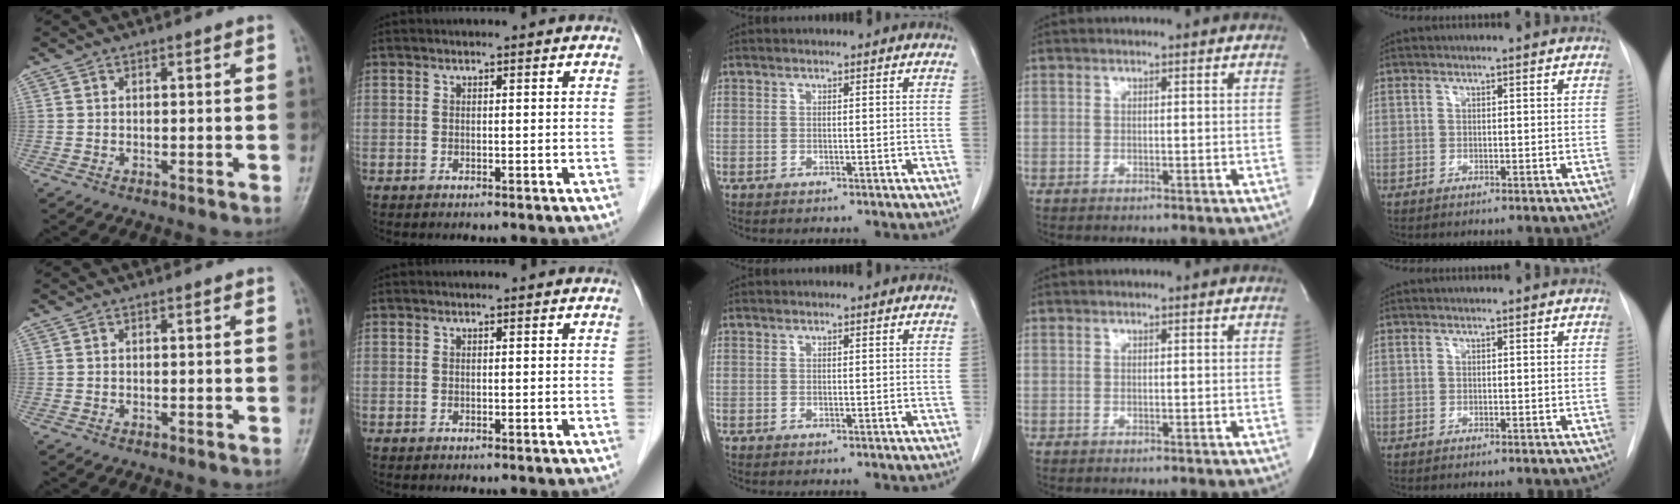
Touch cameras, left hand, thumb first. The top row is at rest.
{}